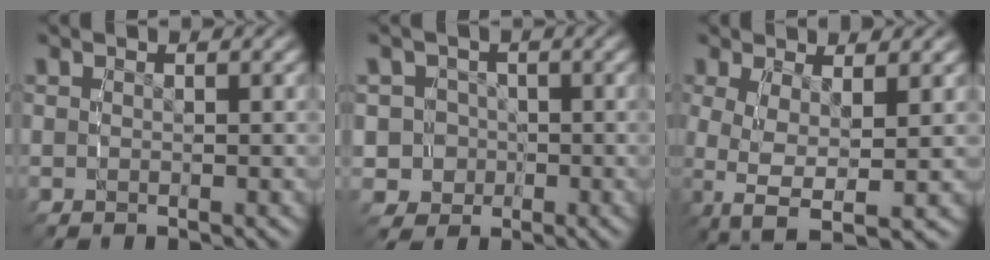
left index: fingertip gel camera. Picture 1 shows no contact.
{"total": 10.9, "force": [-2.5, 10.2, 2.9], "torque": [-0.095, -0.048, -0.043]}
{"total": 6.8, "force": [-1.9, 4.1, 5.1], "torque": [-0.134, -0.044, -0.013]}